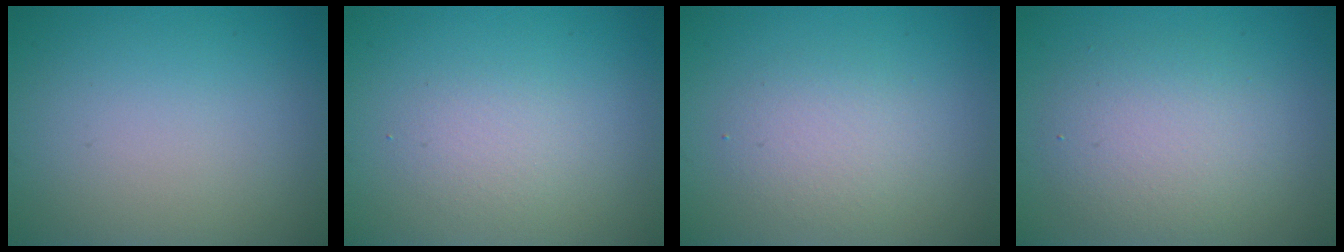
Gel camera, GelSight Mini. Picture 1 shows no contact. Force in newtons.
{"total": 1.5, "press": 1.5, "slide": 0.1}
{"total": 2.8, "press": 2.8, "slide": 0.1}
{"total": 2.6, "press": 2.6, "slide": 0.3}